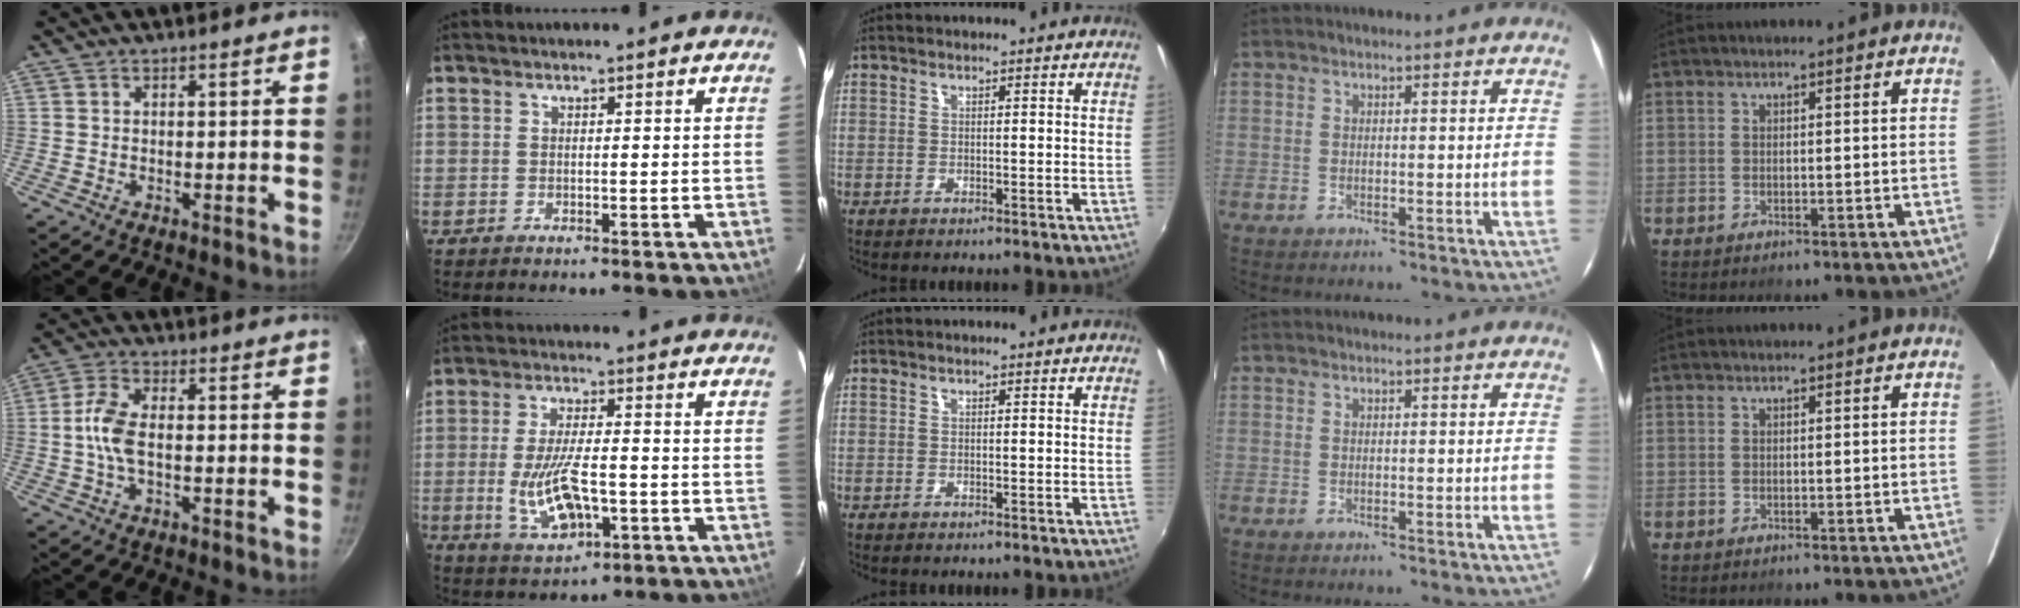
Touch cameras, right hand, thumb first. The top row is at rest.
{"thumb": {"total": 6.5, "force": [-0.6, 3.2, 5.6], "torque": [-0.122, 0.015, -0.018]}, "index": {"total": 10.8, "force": [-2.8, 4.1, 9.6], "torque": [-0.193, -0.012, -0.042]}}